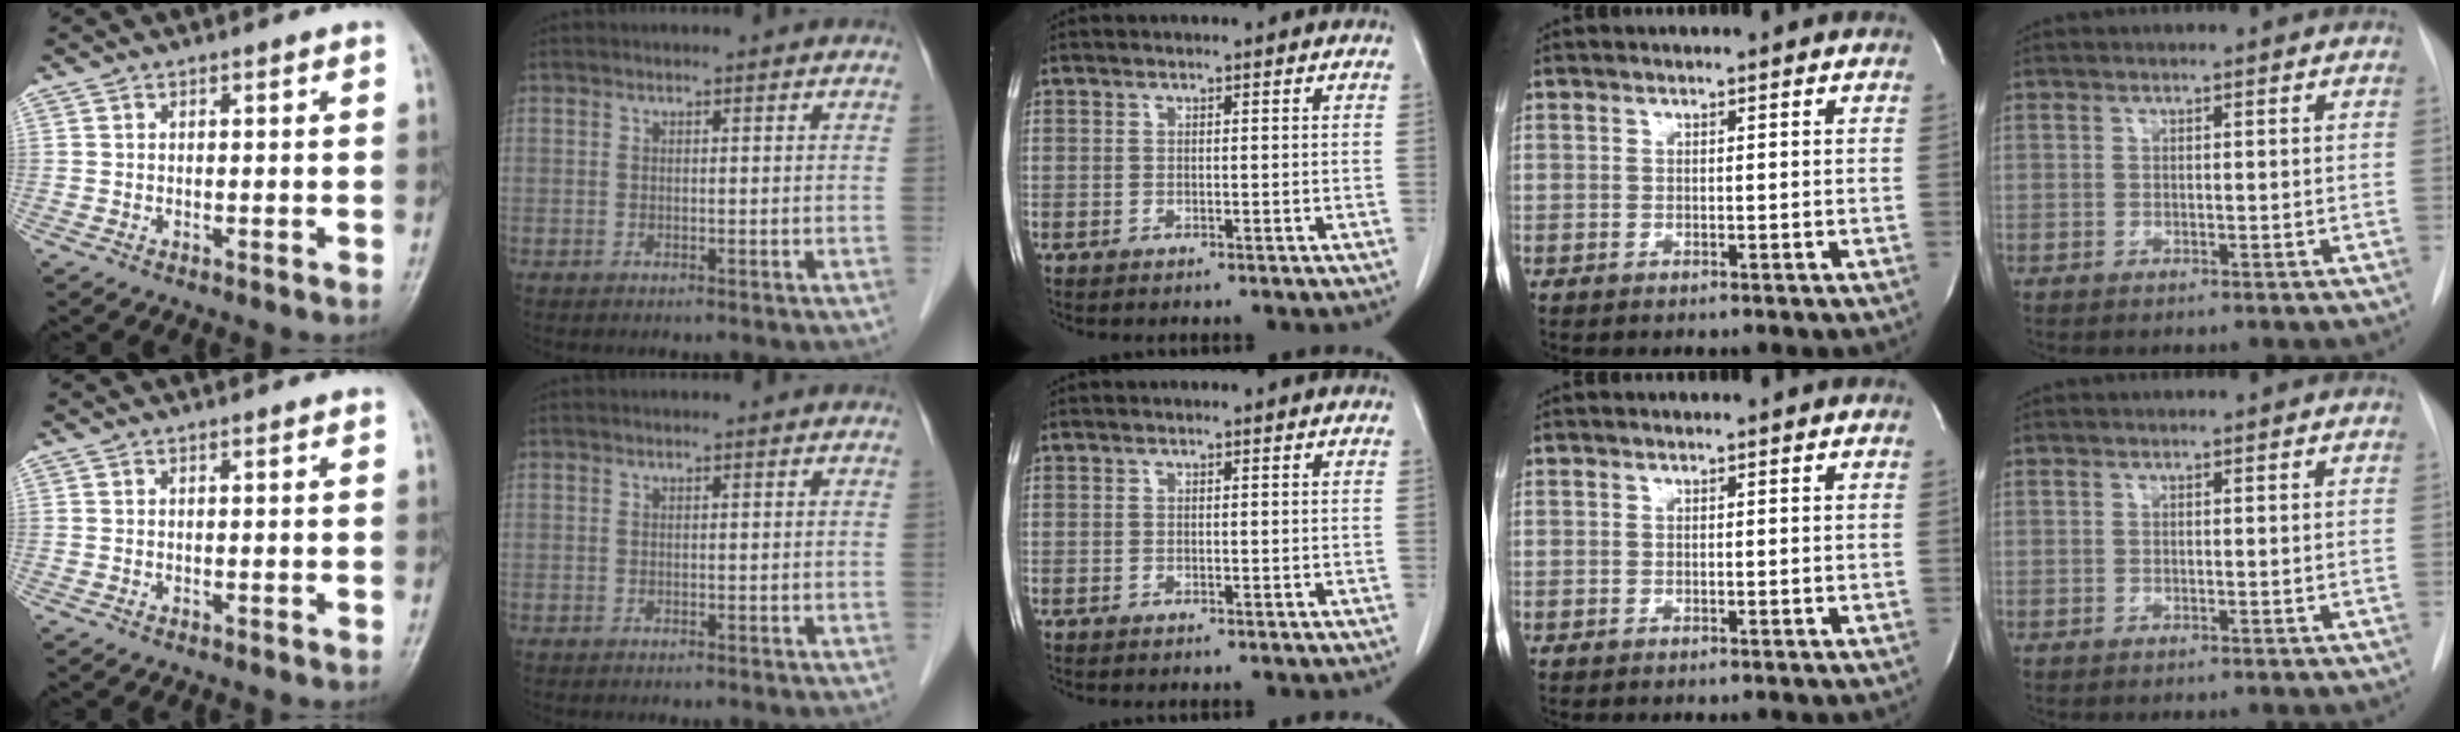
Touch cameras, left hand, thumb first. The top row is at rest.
{}